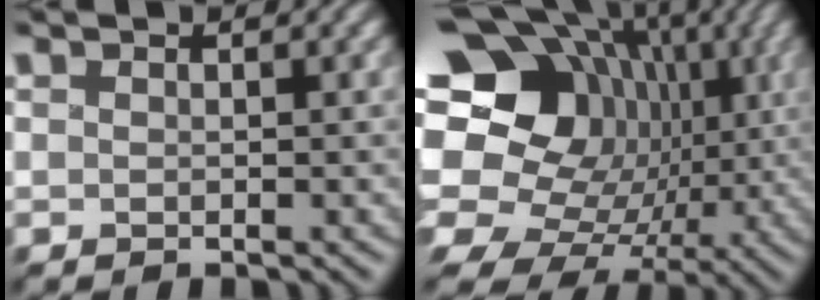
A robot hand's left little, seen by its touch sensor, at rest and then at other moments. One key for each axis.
{"total": 20.1, "fx": 0.4, "fy": 16.9, "fz": 10.9, "tx": -0.191, "ty": 0.020, "tz": -0.023}